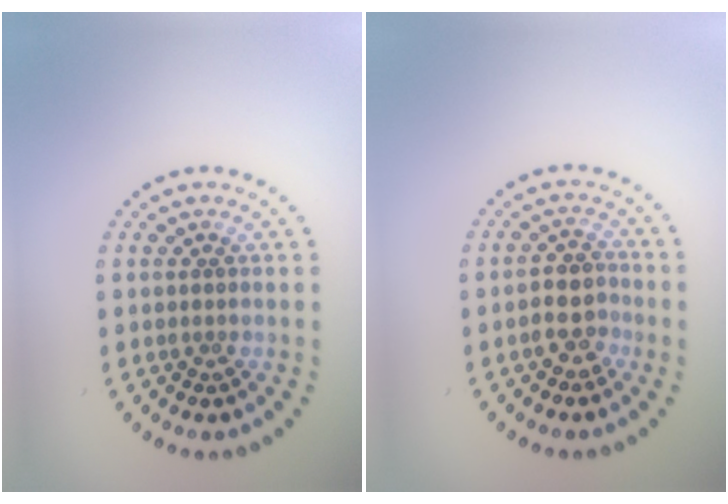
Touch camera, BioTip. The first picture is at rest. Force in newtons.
{"total": 2.8, "press": 2.5, "slide": 1.2}